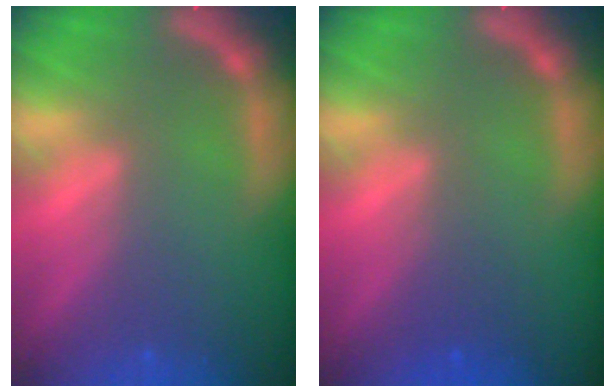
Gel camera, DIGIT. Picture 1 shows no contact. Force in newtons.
{"total": 1.5}